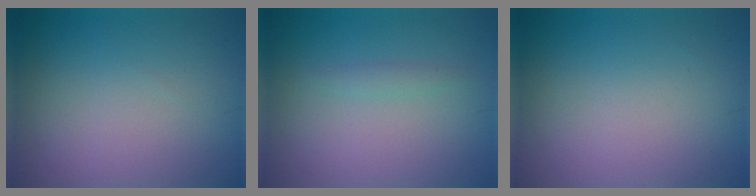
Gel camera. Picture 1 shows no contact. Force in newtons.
{"total": 0.8, "press": 0.8, "slide": 0.1}
{"total": 0.0}